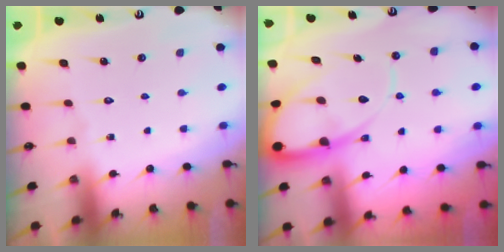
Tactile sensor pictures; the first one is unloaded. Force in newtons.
{"total": 13.3, "press": 13.2, "slide": 1.3}